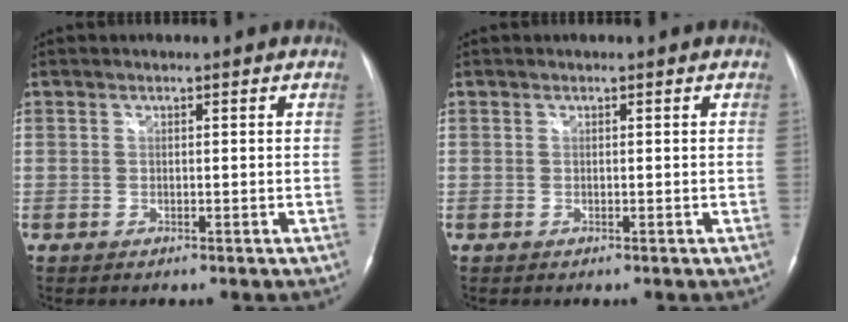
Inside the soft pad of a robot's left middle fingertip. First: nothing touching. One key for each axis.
{"total": 0.0}